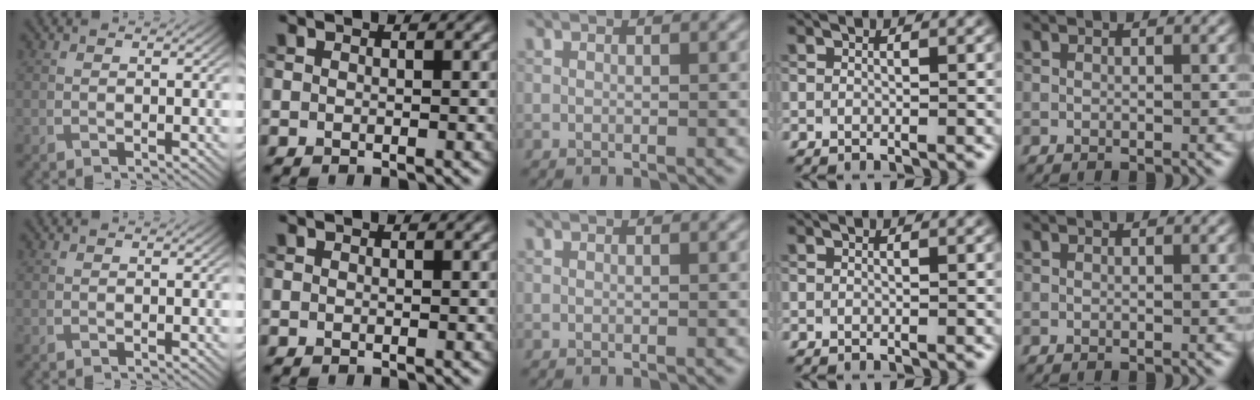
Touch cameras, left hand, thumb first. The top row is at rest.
{}